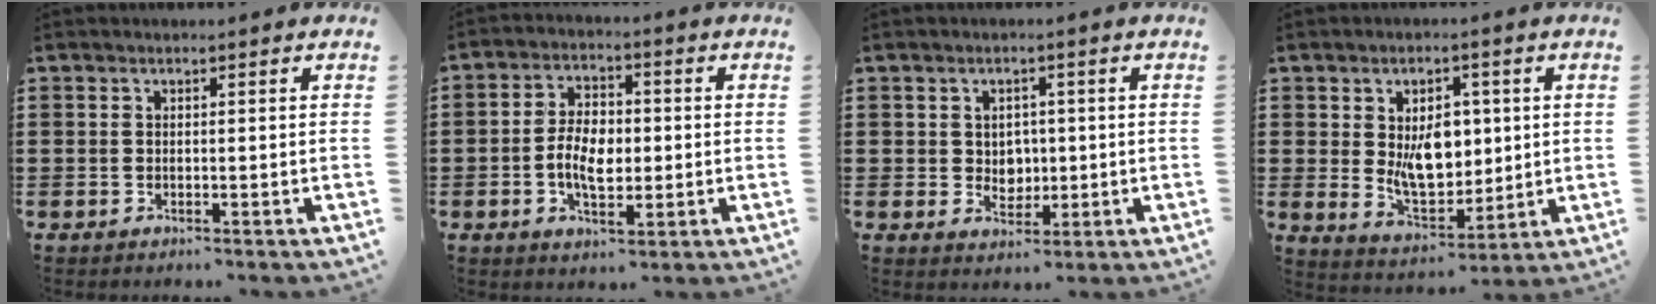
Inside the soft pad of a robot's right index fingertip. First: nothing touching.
{"total": 6.7, "force": [-0.9, 3.7, 5.5], "torque": [-0.106, 0.003, -0.022]}
{"total": 3.2, "force": [0.5, 2.9, 1.2], "torque": [-0.018, 0.005, 0.003]}
{"total": 8.2, "force": [1.2, 5.4, 6.0], "torque": [-0.094, 0.004, 0.019]}